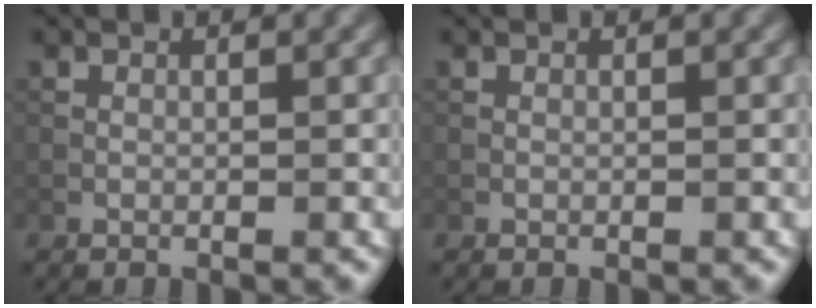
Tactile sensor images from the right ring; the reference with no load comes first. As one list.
[{"total": 0.0}]